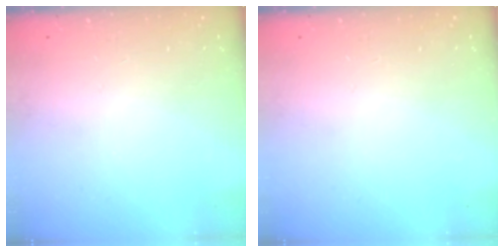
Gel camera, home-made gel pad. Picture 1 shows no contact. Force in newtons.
{"total": 0.0}